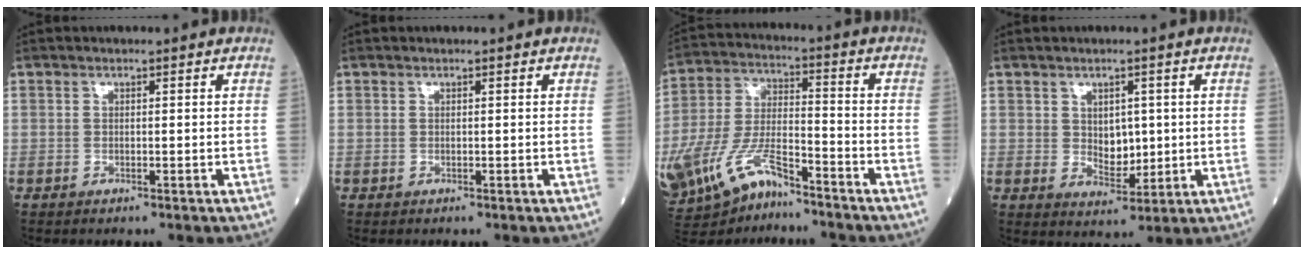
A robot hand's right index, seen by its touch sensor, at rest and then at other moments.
{"total": 0.0}
{"total": 14.6, "force": [-10.4, 4.6, 9.2], "torque": [-0.200, -0.010, -0.189]}
{"total": 4.3, "force": [0.6, 2.8, 3.2], "torque": [-0.044, -0.006, 0.018]}